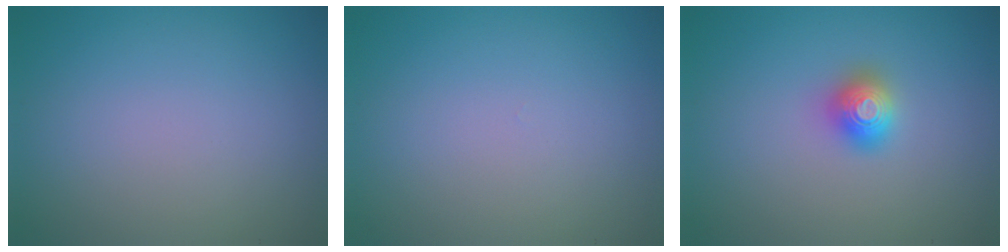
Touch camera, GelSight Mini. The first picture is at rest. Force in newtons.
{"total": 0.0}
{"total": 2.0, "press": 2.0, "slide": 0.2}